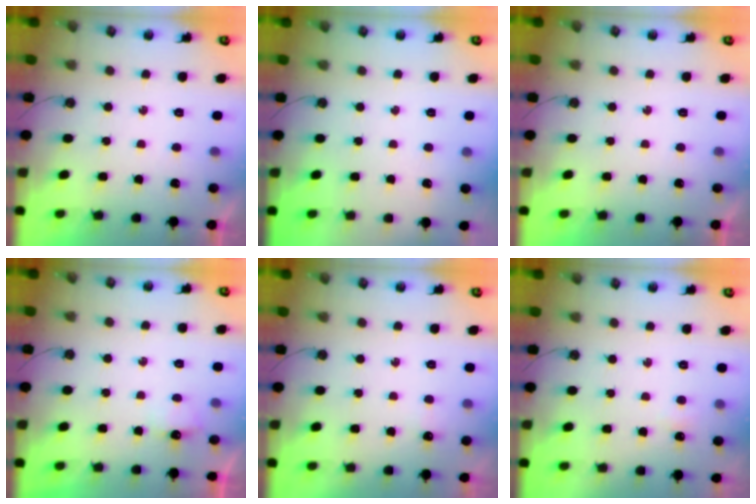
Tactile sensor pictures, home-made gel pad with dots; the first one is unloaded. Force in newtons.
{"total": 0.0}
{"total": 0.0}
{"total": 3.3, "press": 3.2, "slide": 0.6}
{"total": 2.8, "press": 2.7, "slide": 0.4}
{"total": 2.7, "press": 2.7, "slide": 0.6}